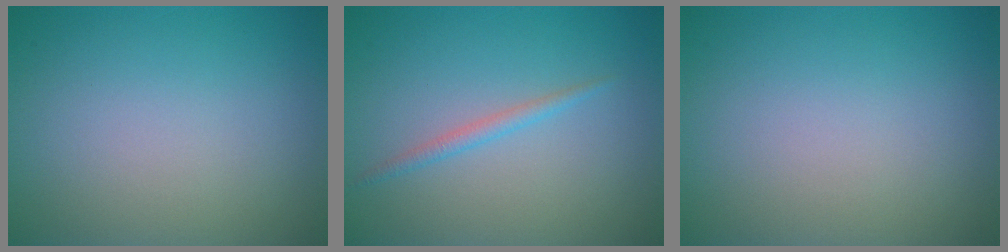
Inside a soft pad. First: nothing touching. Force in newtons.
{"total": 0.9, "press": 0.9, "slide": 0.1}
{"total": 0.0}